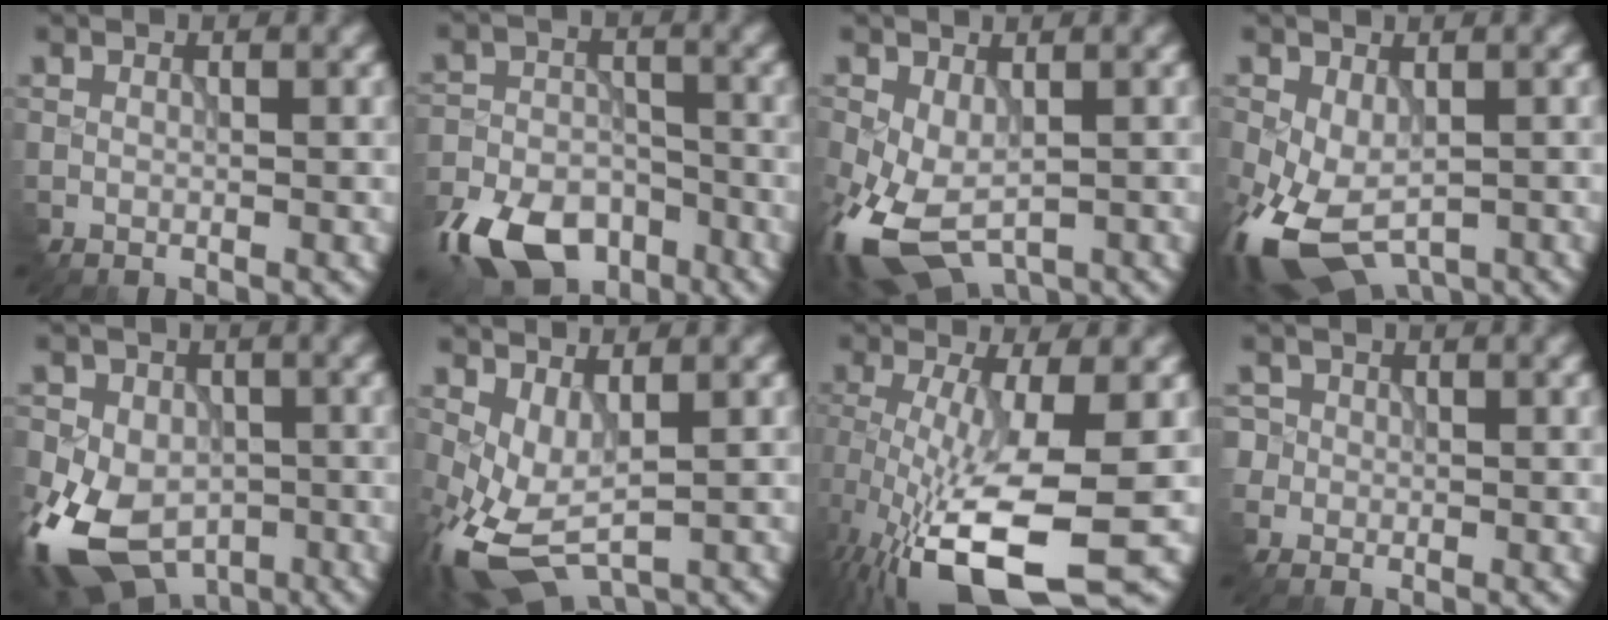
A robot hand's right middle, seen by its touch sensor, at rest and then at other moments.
{"total": 10.2, "force": [-7.1, 5.7, 4.6], "torque": [-0.090, -0.028, -0.123]}
{"total": 7.9, "force": [-3.1, 4.1, 5.9], "torque": [-0.150, -0.021, -0.050]}
{"total": 8.6, "force": [-3.5, 4.6, 6.3], "torque": [-0.155, -0.026, -0.052]}
{"total": 12.9, "force": [-5.5, 8.9, 7.6], "torque": [-0.165, -0.027, -0.092]}
{"total": 5.6, "force": [-1.1, 2.8, 4.8], "torque": [-0.121, -0.004, -0.022]}
{"total": 11.0, "force": [-3.4, 3.2, 10.0], "torque": [-0.200, -0.022, -0.054]}
{"total": 1.7, "force": [0.1, 1.7, 0.2], "torque": [-0.004, -0.001, 0.001]}